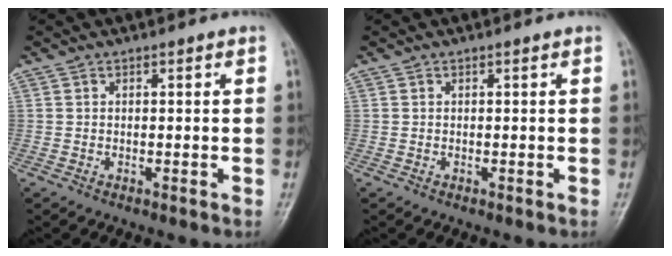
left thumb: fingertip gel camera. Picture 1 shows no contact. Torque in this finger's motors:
{"motor_torque": [0.00, 0.00, -0.04, -0.04, 0.00]}